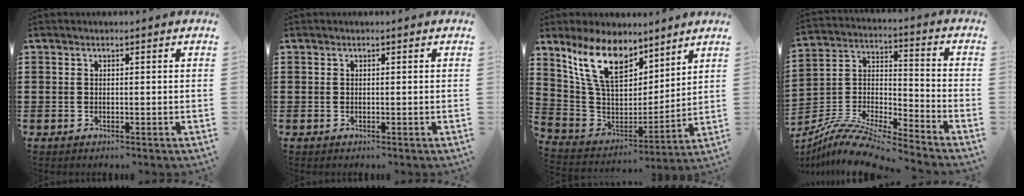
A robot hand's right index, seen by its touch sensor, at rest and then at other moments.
{"total": 0.0}
{"total": 12.9, "force": [8.3, 6.5, 7.5], "torque": [-0.194, -0.025, 0.157]}
{"total": 10.6, "force": [-9.6, 1.7, 4.1], "torque": [-0.089, 0.018, -0.194]}